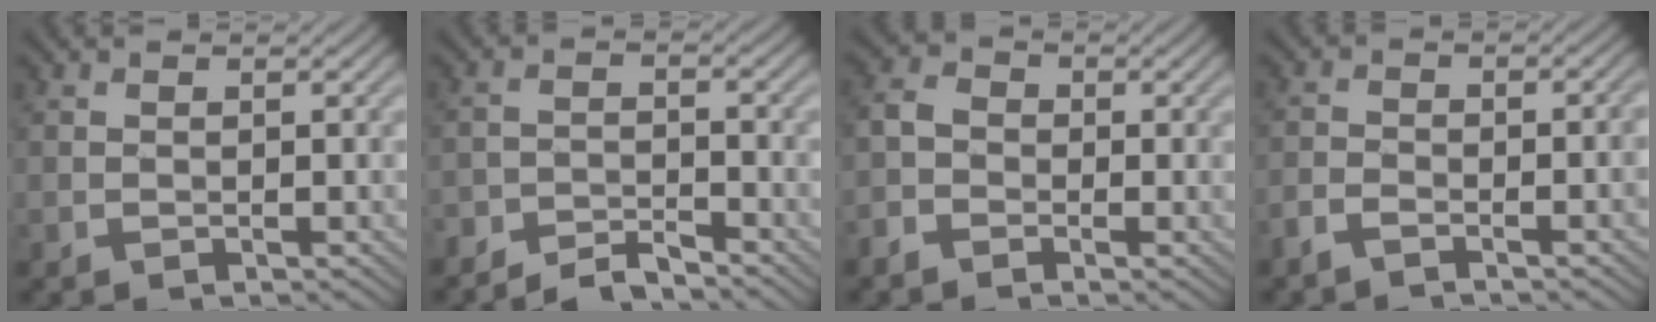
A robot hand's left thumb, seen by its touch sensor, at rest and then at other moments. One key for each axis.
{"total": 4.3, "fx": -4.0, "fy": 0.7, "fz": 1.3, "tx": -0.019, "ty": 0.004, "tz": -0.079}
{"total": 3.2, "fx": -1.8, "fy": 2.2, "fz": 1.4, "tx": -0.039, "ty": 0.002, "tz": -0.049}
{"total": 4.1, "fx": -2.7, "fy": 1.0, "fz": 3.0, "tx": -0.059, "ty": -0.003, "tz": -0.057}